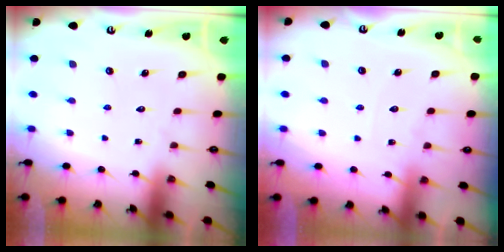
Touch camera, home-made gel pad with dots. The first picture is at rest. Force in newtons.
{"total": 4.0, "press": 3.9, "slide": 0.6}